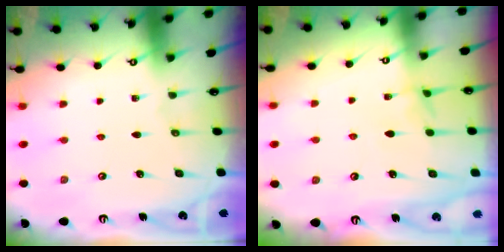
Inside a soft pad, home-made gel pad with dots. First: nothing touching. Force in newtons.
{"total": 1.1, "press": 0.9, "slide": 0.5}